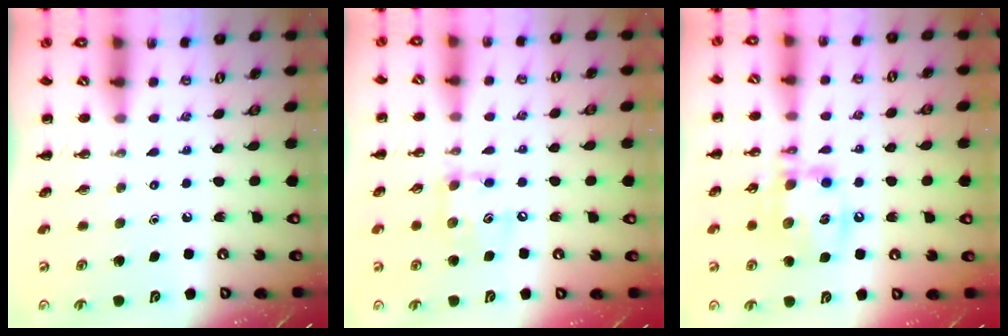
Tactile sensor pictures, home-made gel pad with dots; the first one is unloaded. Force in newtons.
{"total": 8.7, "press": 8.7, "slide": 0.9}
{"total": 13.5, "press": 13.3, "slide": 2.1}